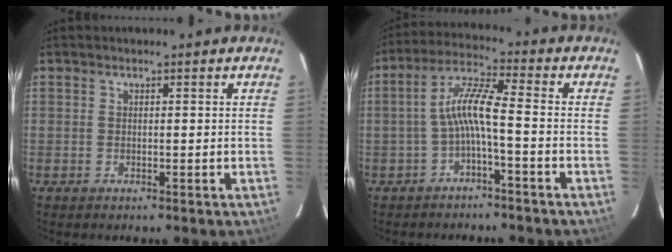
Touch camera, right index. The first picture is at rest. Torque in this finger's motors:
{"motor_torque": [0.82, -0.34, 0.51, 0.15]}